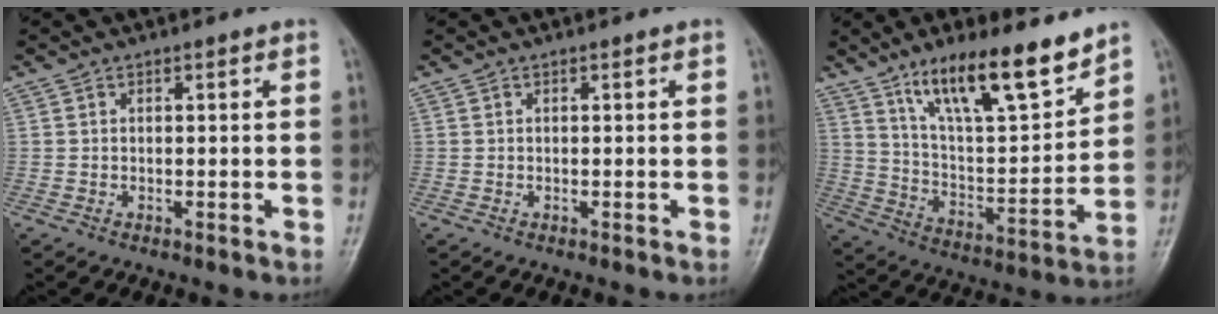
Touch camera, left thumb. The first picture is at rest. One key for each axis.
{"total": 0.0}
{"total": 17.4, "fx": 12.2, "fy": 4.6, "fz": 11.5, "tx": -0.162, "ty": -0.070, "tz": 0.219}